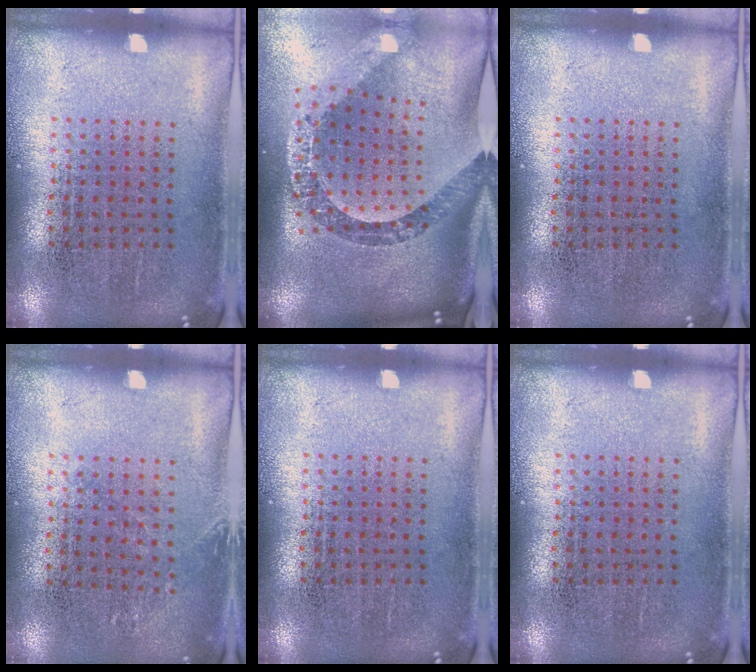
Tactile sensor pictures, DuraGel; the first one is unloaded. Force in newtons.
{"total": 3.2, "press": 2.3, "slide": 2.2}
{"total": 0.0}
{"total": 0.8, "press": 0.8, "slide": 0.1}
{"total": 0.0}
{"total": 0.0}